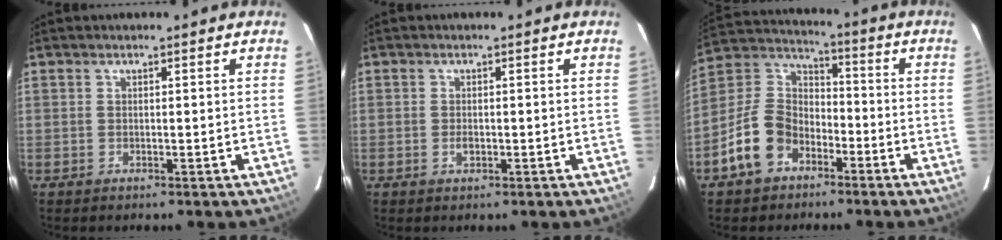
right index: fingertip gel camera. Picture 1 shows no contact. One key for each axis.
{"total": 1.4, "fx": -0.4, "fy": 0.9, "fz": 1.0, "tx": -0.018, "ty": 0.001, "tz": -0.007}
{"total": 12.2, "fx": -6.6, "fy": 8.5, "fz": 5.9, "tx": -0.132, "ty": 0.031, "tz": -0.115}